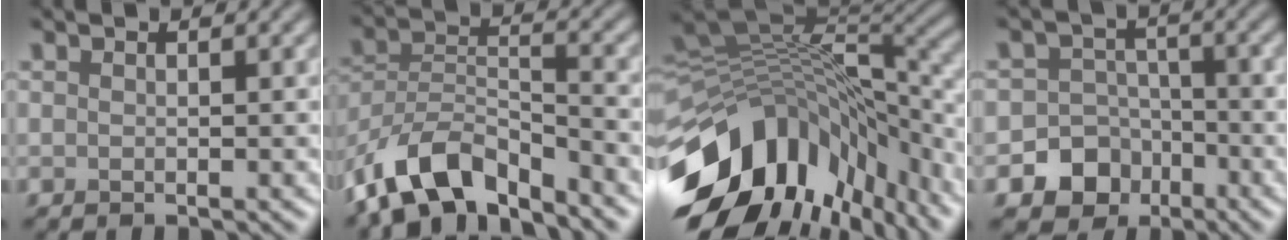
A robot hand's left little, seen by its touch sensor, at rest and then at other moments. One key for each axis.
{"total": 8.8, "fx": -6.7, "fy": 3.4, "fz": 4.6, "tx": -0.078, "ty": -0.006, "tz": -0.134}
{"total": 15.0, "fx": -6.5, "fy": 8.9, "fz": 10.3, "tx": -0.193, "ty": -0.002, "tz": -0.102}
{"total": 7.9, "fx": -4.0, "fy": 6.7, "fz": 1.4, "tx": 0.002, "ty": -0.020, "tz": -0.087}